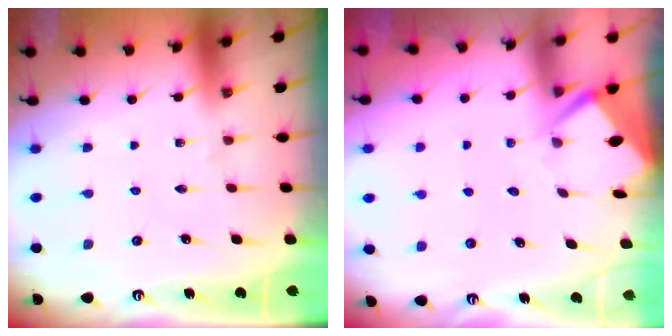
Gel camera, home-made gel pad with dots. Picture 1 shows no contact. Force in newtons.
{"total": 3.0, "press": 3.0, "slide": 0.3}